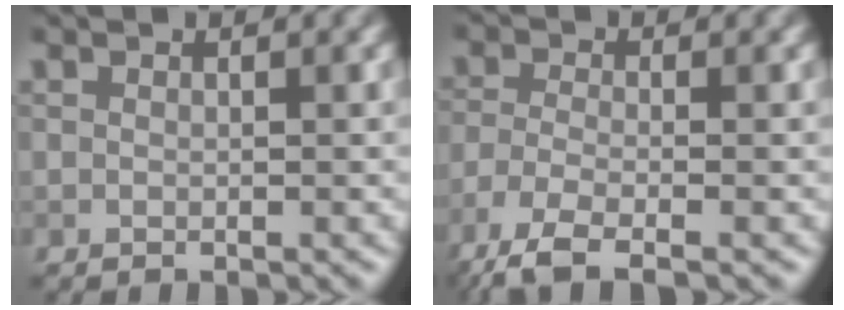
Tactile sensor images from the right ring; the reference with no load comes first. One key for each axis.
{"total": 5.5, "fx": -3.8, "fy": 1.5, "fz": 3.7, "tx": -0.079, "ty": -0.012, "tz": -0.087}